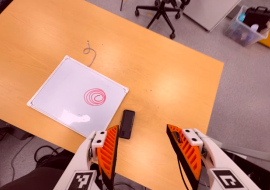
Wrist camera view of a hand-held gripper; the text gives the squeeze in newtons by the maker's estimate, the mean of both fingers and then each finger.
{"total": 0.0}